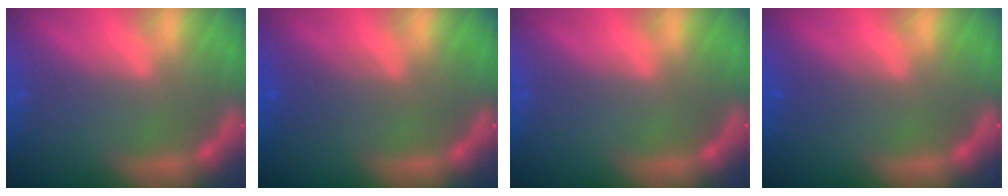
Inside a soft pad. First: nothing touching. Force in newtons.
{"total": 2.4}
{"total": 0.0}
{"total": 1.5}